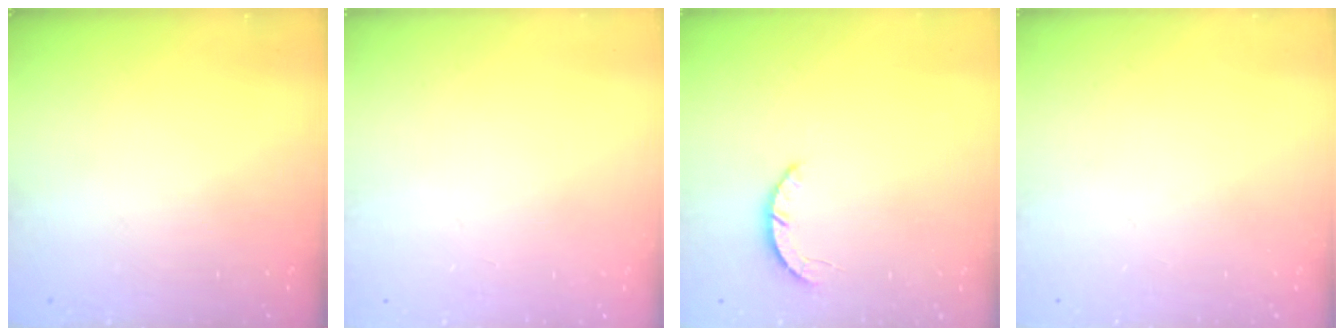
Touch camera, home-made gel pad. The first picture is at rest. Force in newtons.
{"total": 2.6, "press": 2.6, "slide": 0.2}
{"total": 2.2, "press": 2.2, "slide": 0.3}
{"total": 0.0}